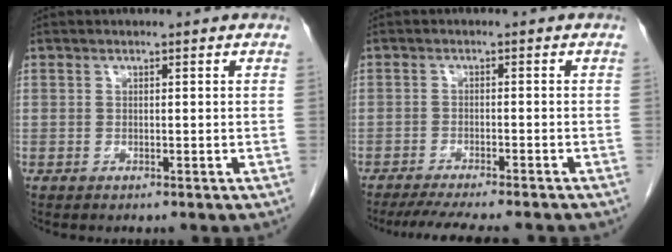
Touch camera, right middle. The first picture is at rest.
{"total": 10.5, "force": [-9.2, 0.9, 4.9], "torque": [-0.065, -0.016, -0.130]}